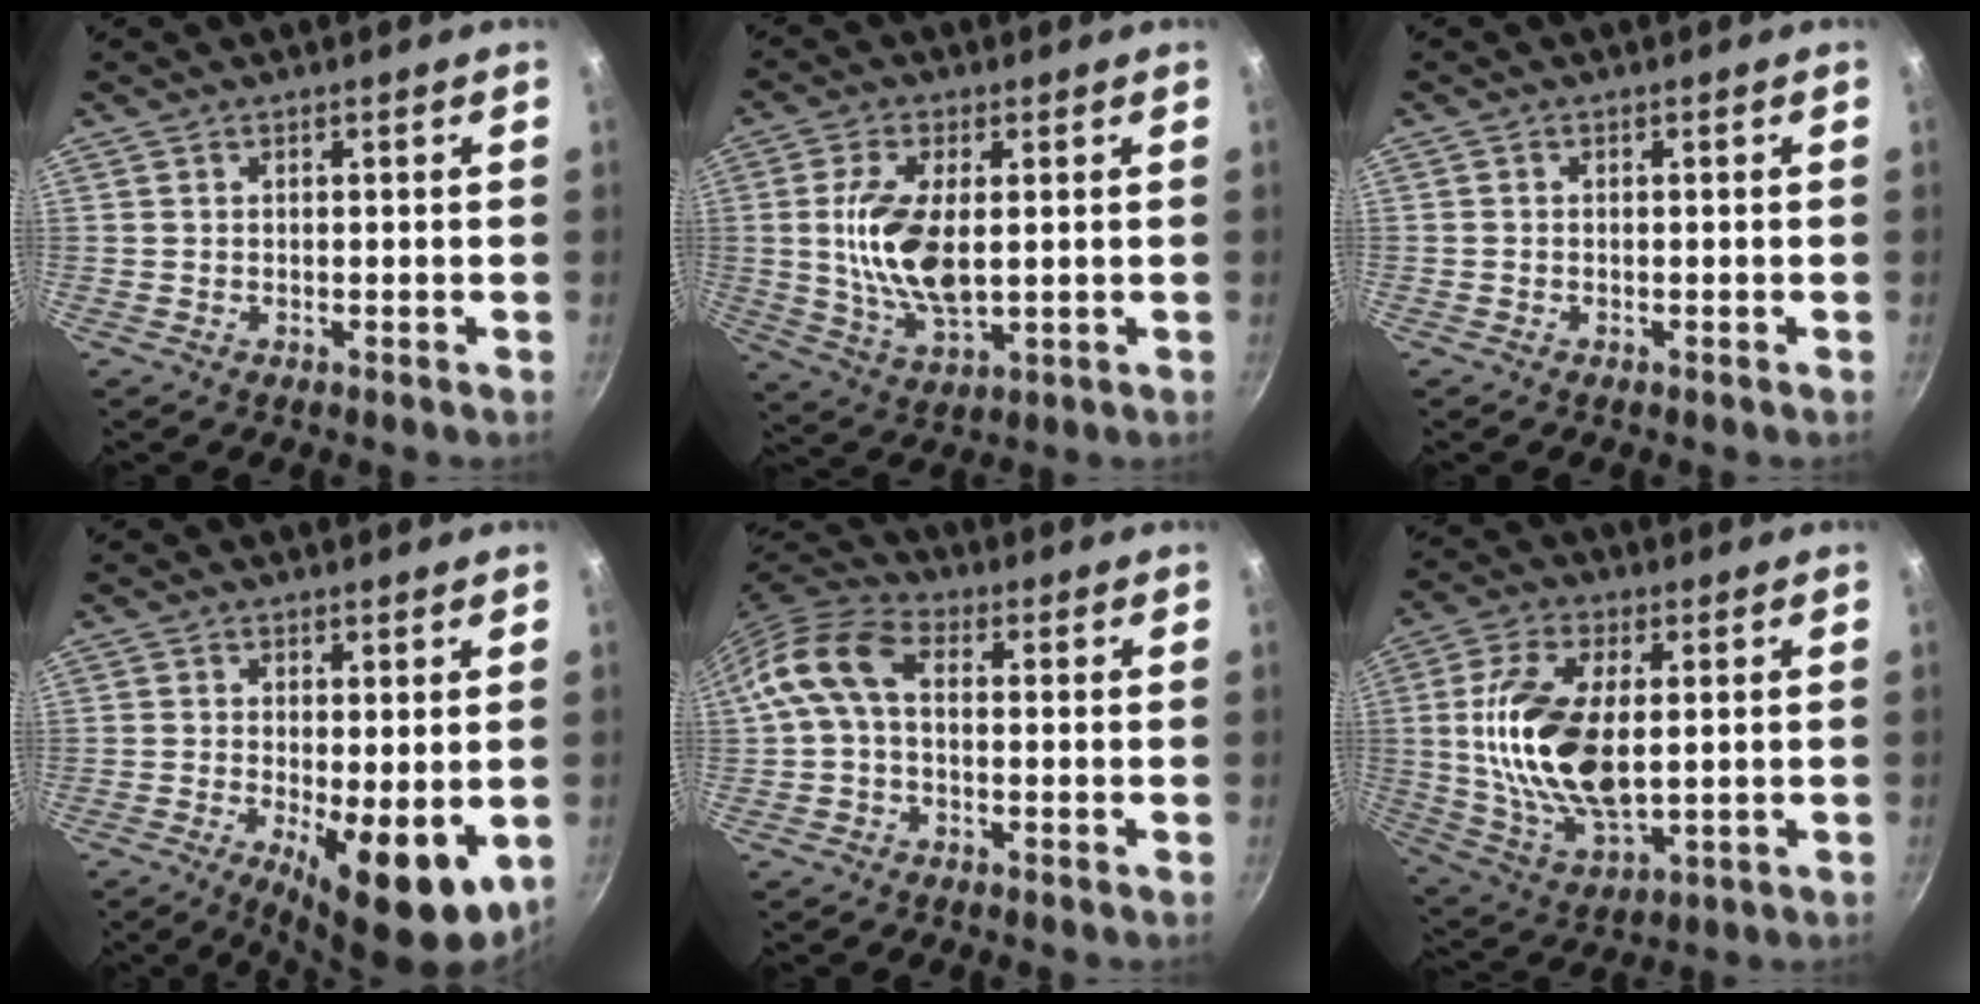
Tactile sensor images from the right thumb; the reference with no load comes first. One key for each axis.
{"total": 12.1, "fx": 0.8, "fy": 5.6, "fz": 10.7, "tx": -0.214, "ty": -0.015, "tz": 0.023}
{"total": 0.6, "fx": -0.3, "fy": 0.5, "fz": 0.0, "tx": -0.002, "ty": 0.004, "tz": -0.009}
{"total": 12.2, "fx": -3.0, "fy": 4.3, "fz": 11.0, "tx": -0.155, "ty": -0.025, "tz": -0.030}
{"total": 10.3, "fx": 0.7, "fy": 6.2, "fz": 8.2, "tx": -0.165, "ty": 0.030, "tz": 0.000}
{"total": 18.0, "fx": 1.5, "fy": 8.9, "fz": 15.5, "tx": -0.309, "ty": -0.012, "tz": 0.035}